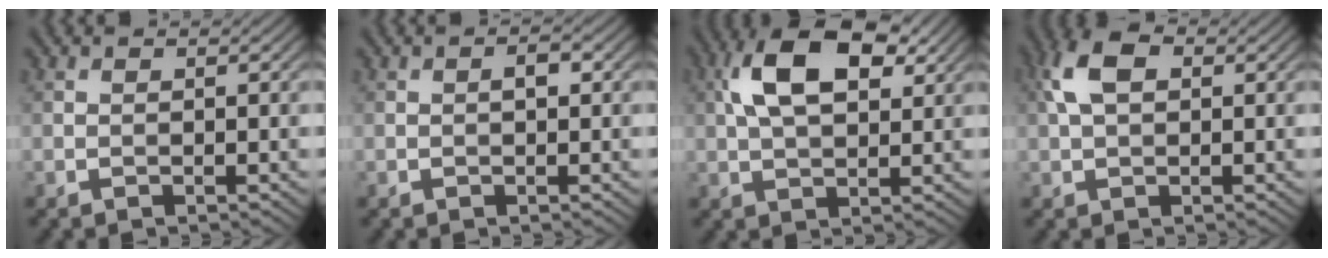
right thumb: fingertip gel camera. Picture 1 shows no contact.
{"total": 1.3, "force": [0.1, 0.6, 1.2], "torque": [-0.016, 0.003, -0.001]}
{"total": 11.3, "force": [3.7, 6.0, 8.8], "torque": [-0.177, 0.019, 0.063]}
{"total": 5.8, "force": [1.6, 3.4, 4.4], "torque": [-0.100, 0.015, 0.022]}